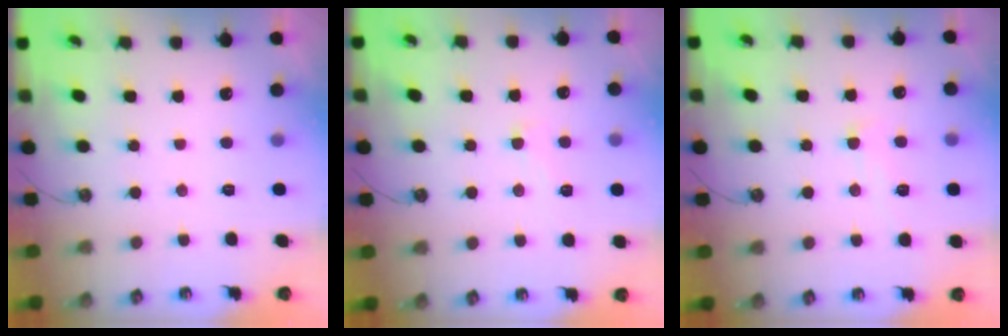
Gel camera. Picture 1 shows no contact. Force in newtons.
{"total": 0.8, "press": 0.5, "slide": 0.7}
{"total": 2.4, "press": 2.4, "slide": 0.5}